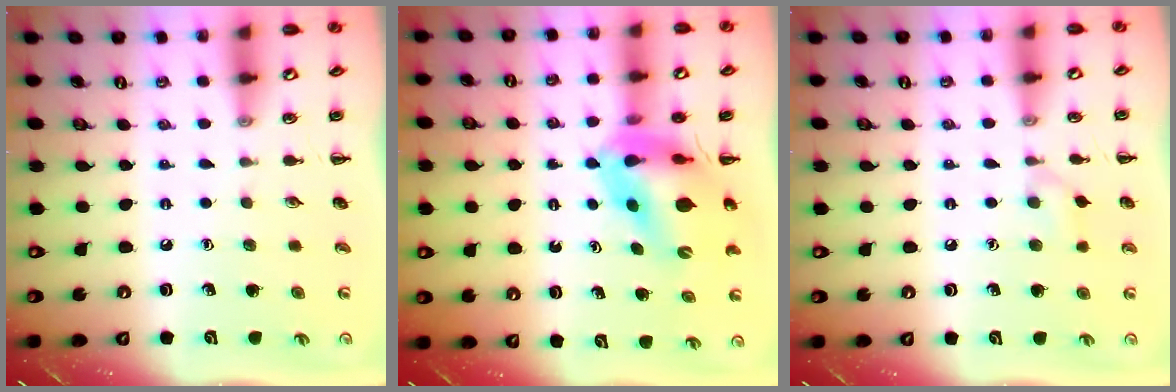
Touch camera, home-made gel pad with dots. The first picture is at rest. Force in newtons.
{"total": 12.0, "press": 11.4, "slide": 3.6}
{"total": 6.0, "press": 5.6, "slide": 2.0}